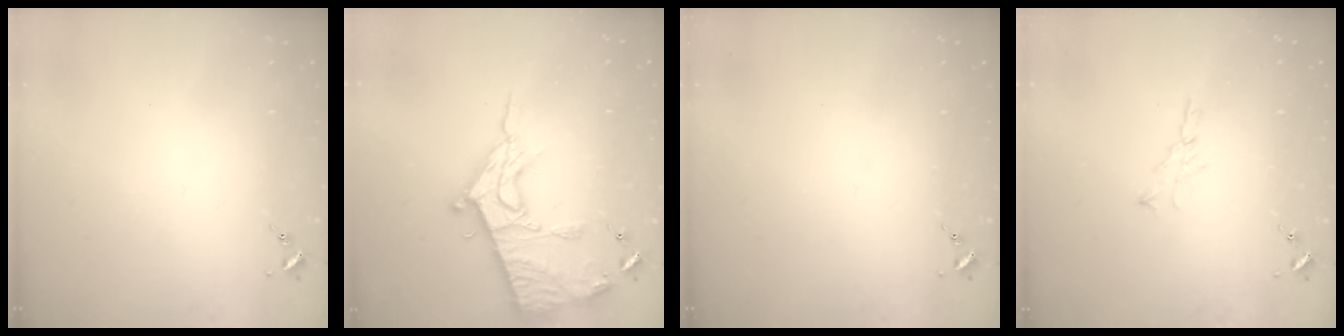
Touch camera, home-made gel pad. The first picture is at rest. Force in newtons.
{"total": 16.8, "press": 16.8, "slide": 1.3}
{"total": 0.0}
{"total": 5.2, "press": 5.2, "slide": 0.3}